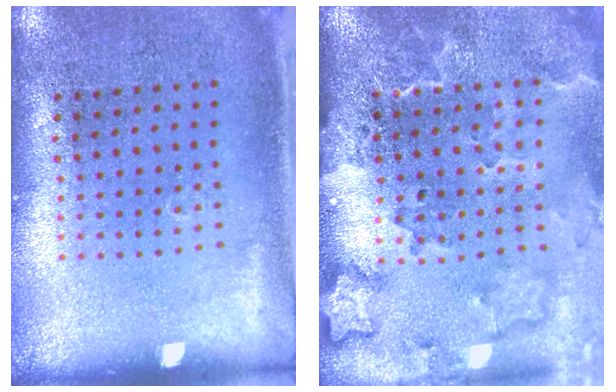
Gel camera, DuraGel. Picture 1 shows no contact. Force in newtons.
{"total": 3.1, "press": 2.4, "slide": 2.0}